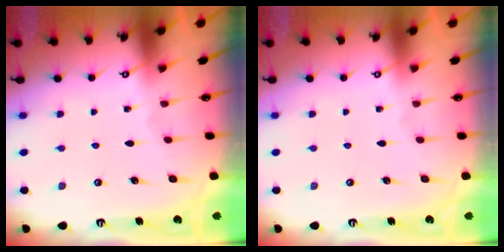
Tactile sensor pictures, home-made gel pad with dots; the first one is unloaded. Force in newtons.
{"total": 0.0}